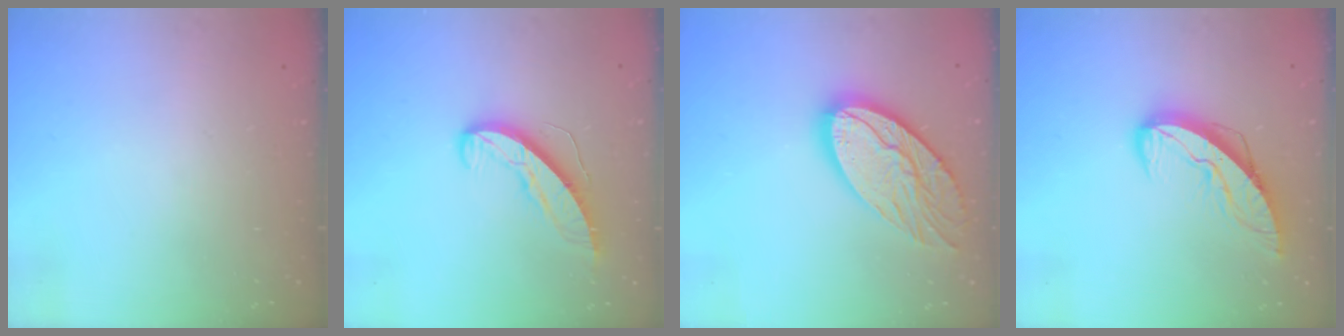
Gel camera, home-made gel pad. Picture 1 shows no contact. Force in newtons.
{"total": 8.7, "press": 8.7, "slide": 0.6}
{"total": 19.2, "press": 19.1, "slide": 1.8}
{"total": 8.9, "press": 8.9, "slide": 0.8}